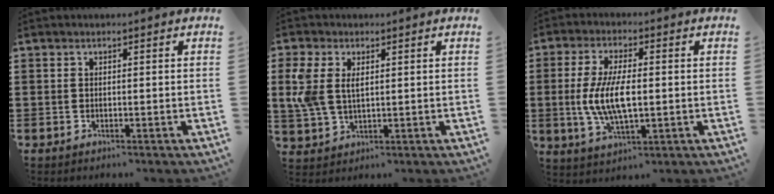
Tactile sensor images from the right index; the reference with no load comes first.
{"total": 5.2, "force": [1.4, 3.1, 4.0], "torque": [-0.099, 0.004, 0.022]}
{"total": 8.9, "force": [-0.4, 3.5, 8.2], "torque": [-0.182, -0.005, -0.015]}